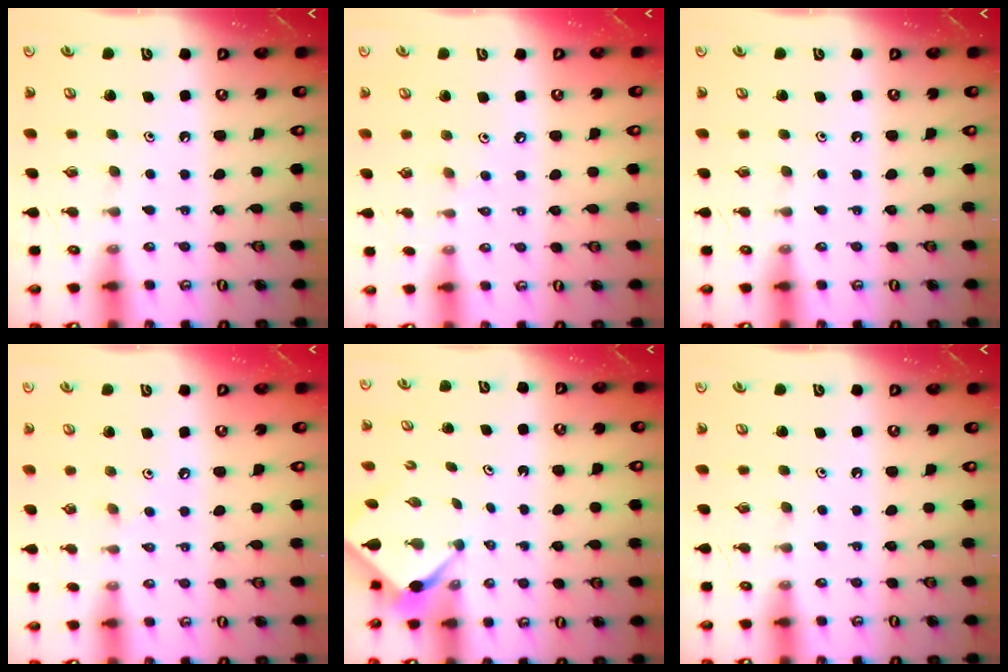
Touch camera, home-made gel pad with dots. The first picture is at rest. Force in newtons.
{"total": 1.9, "press": 1.8, "slide": 0.5}
{"total": 0.0}
{"total": 1.9, "press": 1.8, "slide": 0.5}
{"total": 2.4, "press": 2.4, "slide": 0.2}
{"total": 0.0}